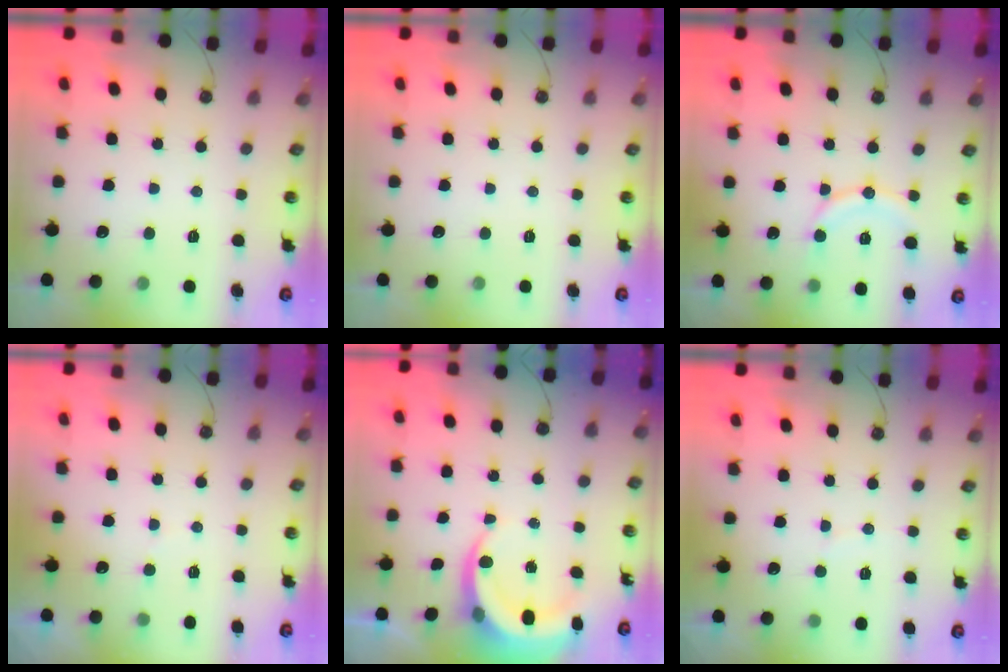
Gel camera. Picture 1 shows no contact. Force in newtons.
{"total": 0.0}
{"total": 10.8, "press": 10.8, "slide": 1.1}
{"total": 2.8, "press": 2.7, "slide": 0.3}
{"total": 6.3, "press": 6.3, "slide": 0.7}
{"total": 2.6, "press": 2.6, "slide": 0.4}